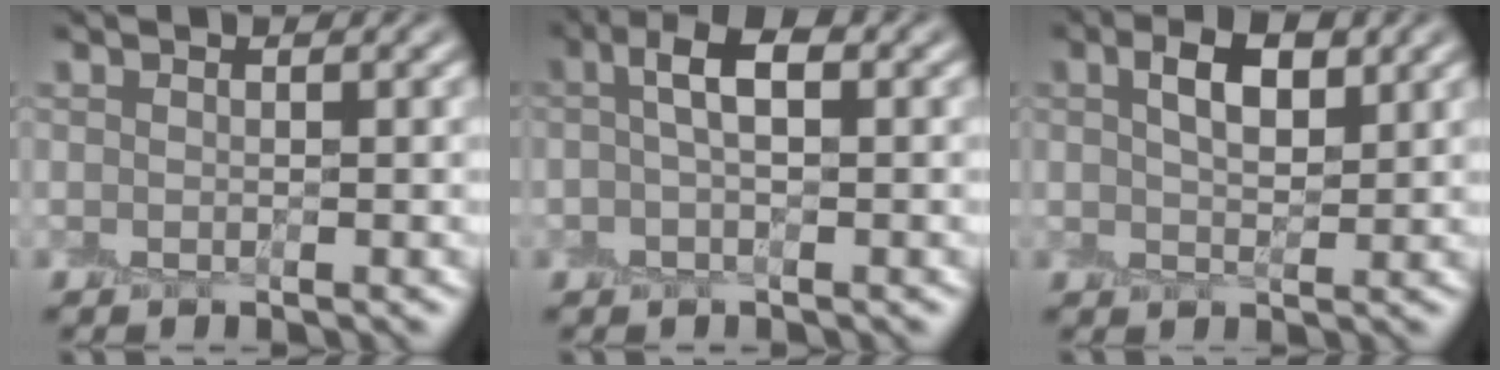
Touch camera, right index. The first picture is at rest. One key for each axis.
{"total": 3.3, "fx": 0.5, "fy": 1.1, "fz": 3.1, "tx": -0.055, "ty": 0.011, "tz": 0.003}
{"total": 3.8, "fx": 1.5, "fy": 1.6, "fz": 3.1, "tx": -0.058, "ty": 0.007, "tz": 0.027}